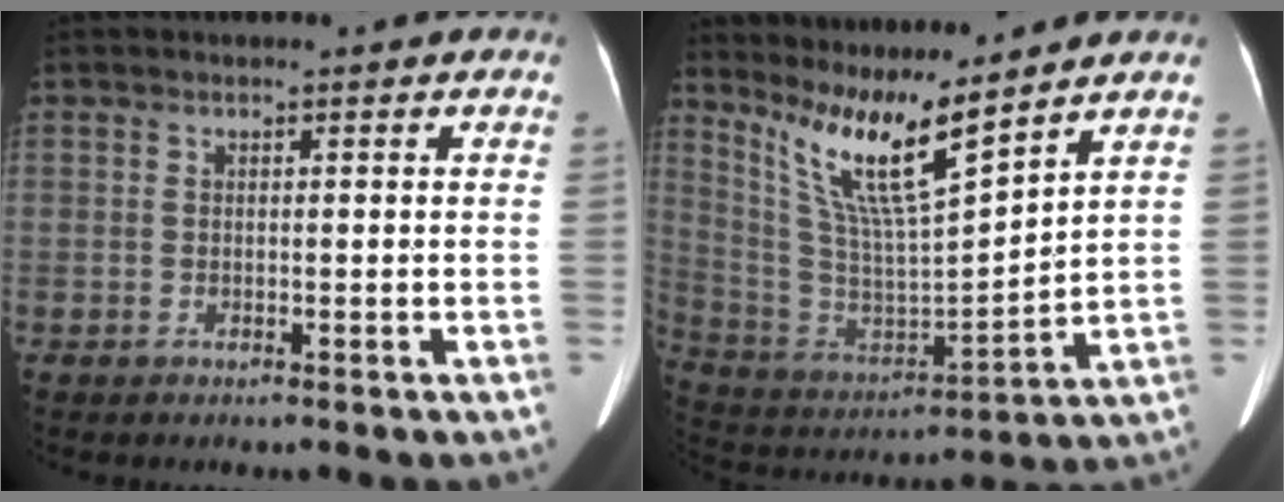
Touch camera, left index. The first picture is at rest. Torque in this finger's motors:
{"motor_torque": [1.09, -1.03, 0.16, 0.19]}